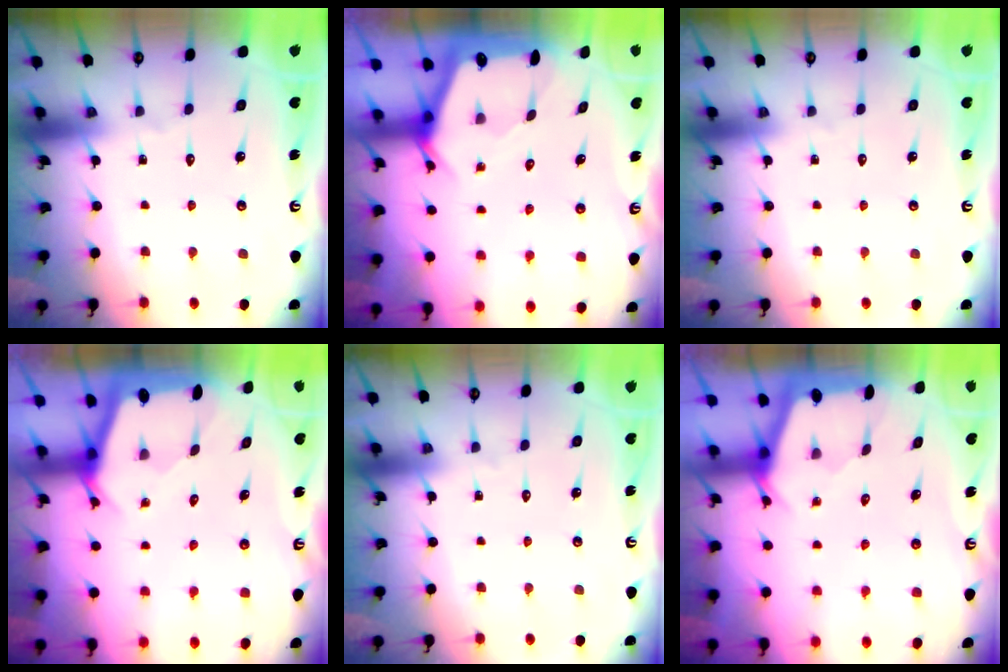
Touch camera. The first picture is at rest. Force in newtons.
{"total": 2.4, "press": 2.4, "slide": 0.2}
{"total": 0.0}
{"total": 2.1, "press": 2.1, "slide": 0.1}
{"total": 0.0}
{"total": 2.3, "press": 2.3, "slide": 0.3}